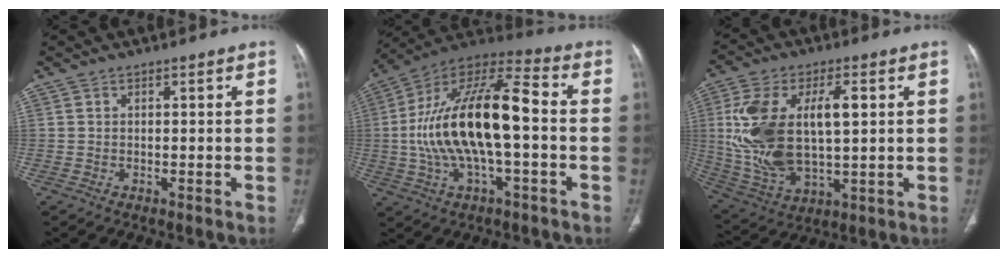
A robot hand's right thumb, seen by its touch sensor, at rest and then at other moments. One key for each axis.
{"total": 22.0, "fx": -1.3, "fy": 8.6, "fz": 20.2, "tx": -0.384, "ty": 0.043, "tz": -0.026}
{"total": 20.2, "fx": 2.7, "fy": 10.1, "fz": 17.2, "tx": -0.343, "ty": -0.002, "tz": 0.059}